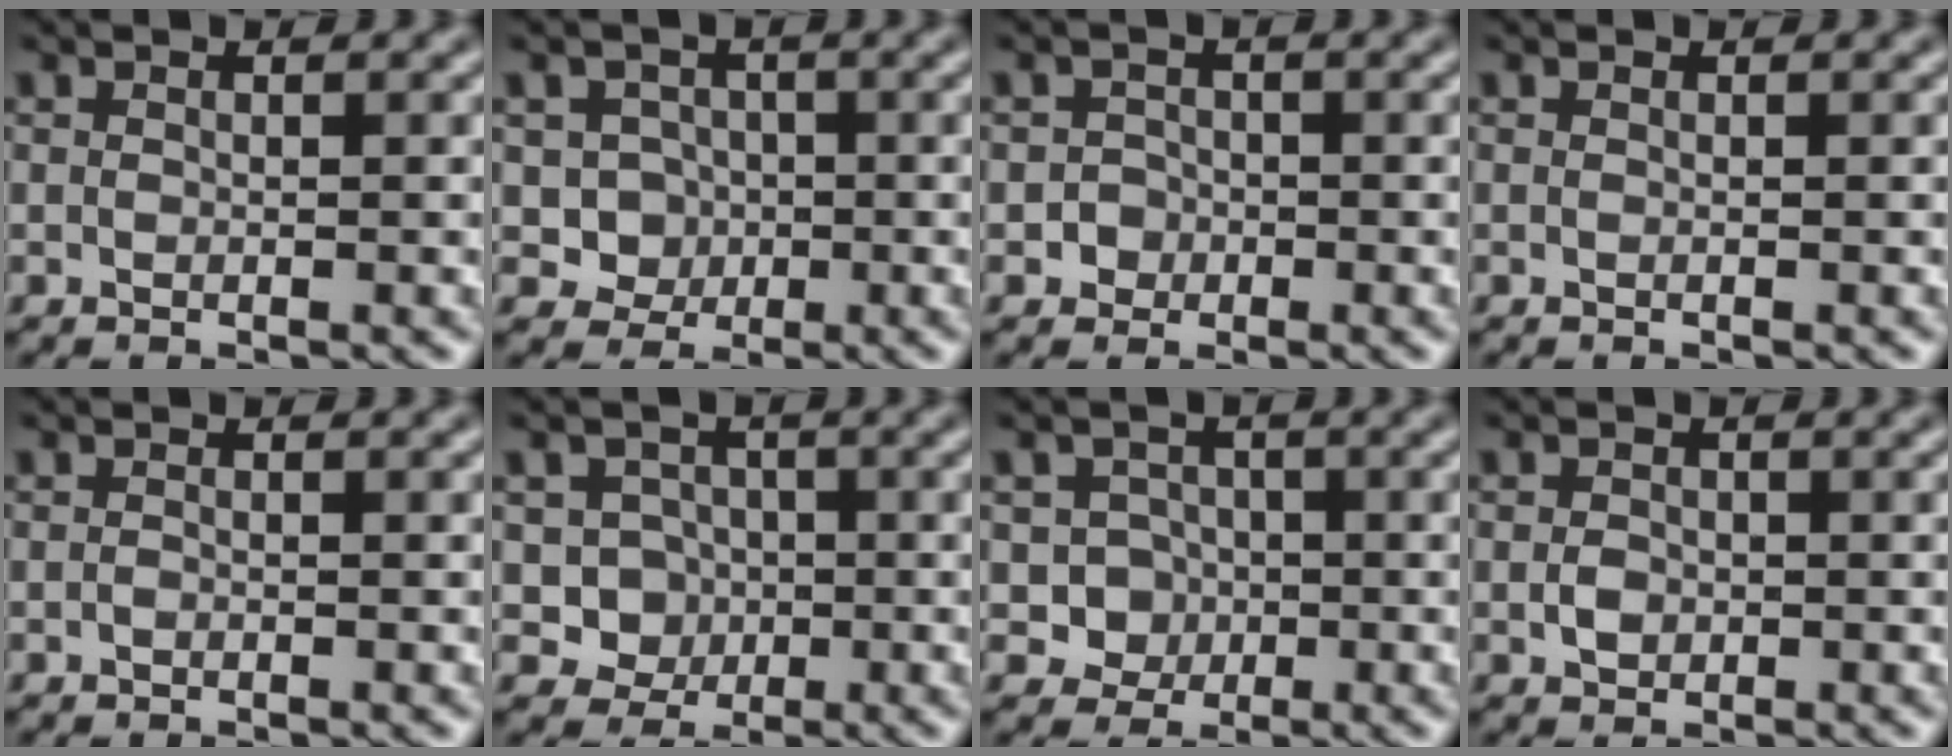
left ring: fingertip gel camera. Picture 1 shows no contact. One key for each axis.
{"total": 3.3, "fx": -0.3, "fy": 3.1, "fz": 1.0, "tx": 0.001, "ty": -0.002, "tz": -0.018}
{"total": 1.7, "fx": -0.5, "fy": 1.6, "fz": 0.2, "tx": 0.018, "ty": 0.003, "tz": -0.011}
{"total": 0.0}
{"total": 0.0}
{"total": 3.7, "fx": -0.4, "fy": 3.5, "fz": 1.1, "tx": 0.003, "ty": 0.002, "tz": -0.023}
{"total": 3.5, "fx": -0.6, "fy": 3.3, "fz": 0.9, "tx": 0.007, "ty": 0.007, "tz": -0.025}
{"total": 1.4, "fx": -0.2, "fy": 1.1, "fz": 0.7, "tx": -0.014, "ty": -0.002, "tz": -0.006}